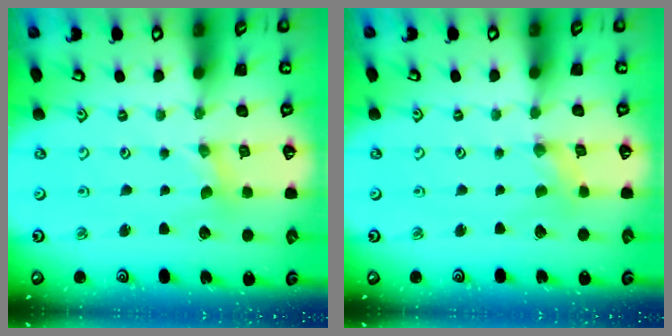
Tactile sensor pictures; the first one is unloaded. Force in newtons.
{"total": 0.9, "press": 0.9, "slide": 0.3}